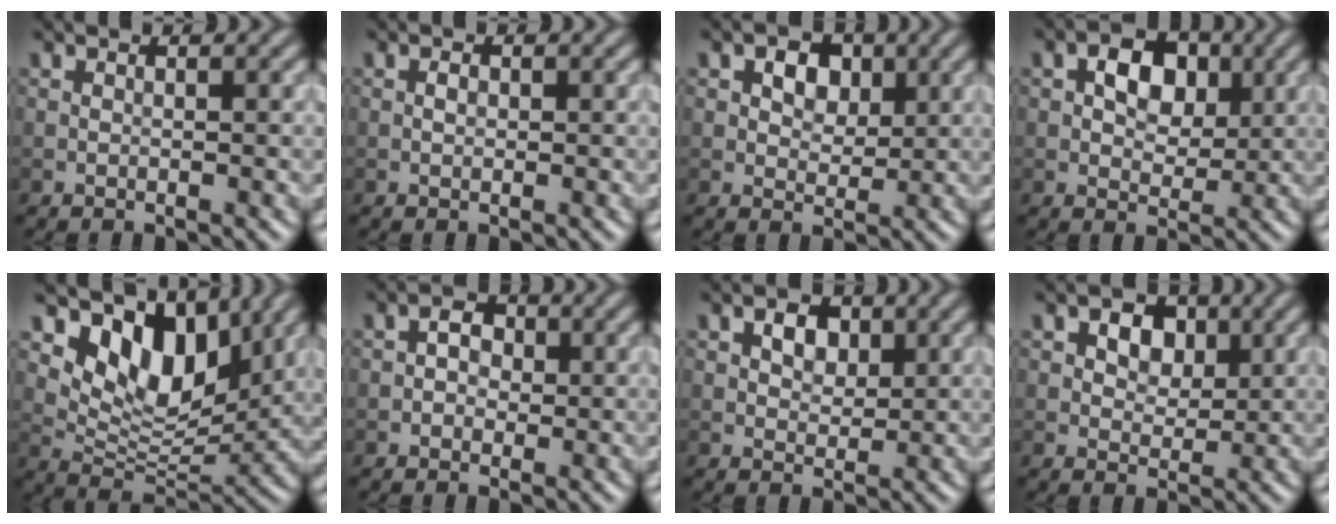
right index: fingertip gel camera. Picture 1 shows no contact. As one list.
[{"total": 0.7, "force": [0.0, 0.4, 0.5], "torque": [-0.008, 0.001, -0.001]}, {"total": 3.8, "force": [1.5, 2.6, 2.4], "torque": [-0.032, 0.001, 0.010]}, {"total": 4.5, "force": [1.0, 3.1, 3.1], "torque": [-0.045, 0.004, 0.009]}, {"total": 8.3, "force": [4.4, 4.6, 5.4], "torque": [-0.087, -0.013, 0.079]}, {"total": 2.0, "force": [0.0, 1.6, 1.1], "torque": [-0.005, 0.002, -0.011]}, {"total": 2.5, "force": [0.9, 1.7, 1.5], "torque": [-0.026, 0.002, 0.013]}, {"total": 4.4, "force": [1.8, 3.0, 2.7], "torque": [-0.040, 0.006, 0.015]}]